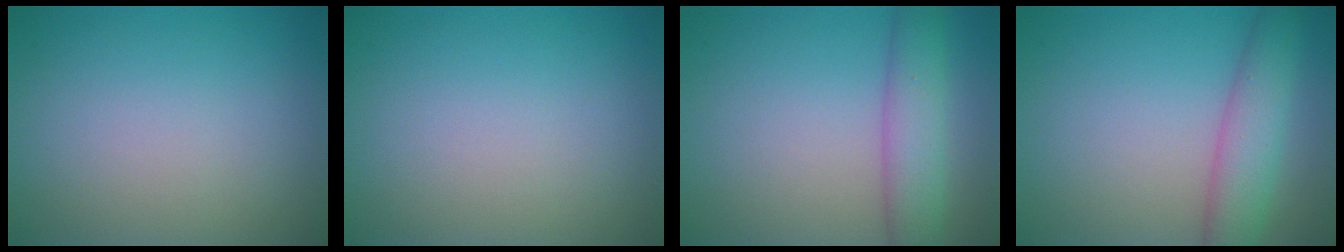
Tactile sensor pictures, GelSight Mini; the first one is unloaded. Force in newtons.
{"total": 0.0}
{"total": 4.3, "press": 4.3, "slide": 0.1}
{"total": 4.5, "press": 4.5, "slide": 0.1}